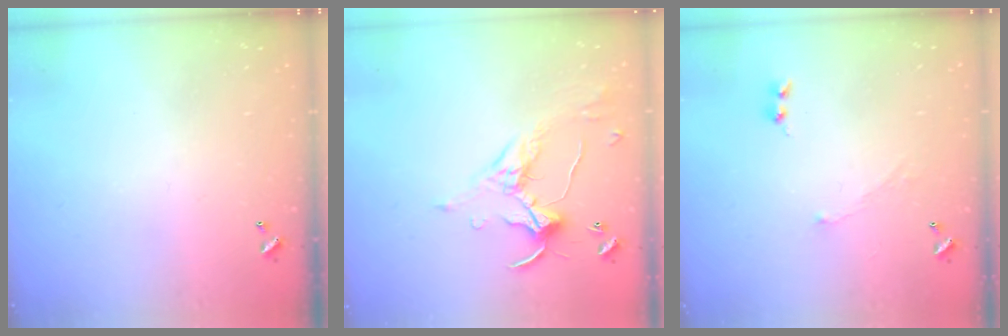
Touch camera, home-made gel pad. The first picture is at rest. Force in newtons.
{"total": 1.7, "press": 1.5, "slide": 0.8}
{"total": 2.1, "press": 2.0, "slide": 0.7}